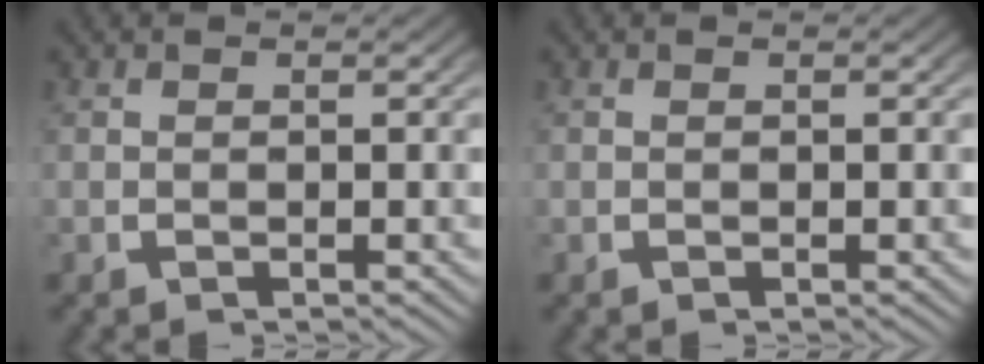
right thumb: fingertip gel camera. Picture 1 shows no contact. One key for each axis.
{"total": 0.0}